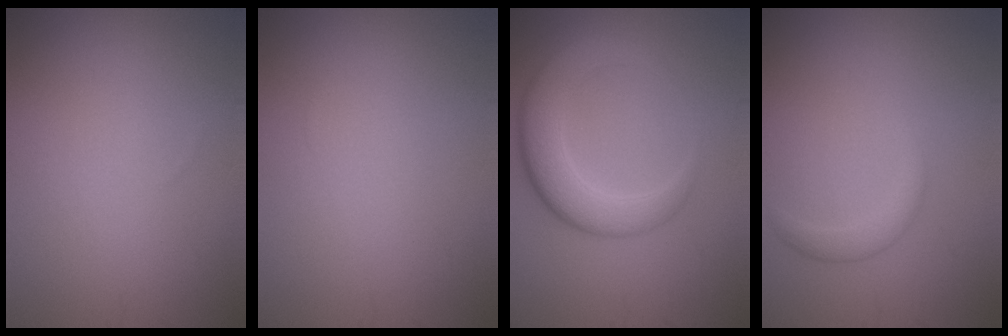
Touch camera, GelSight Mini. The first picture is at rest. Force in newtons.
{"total": 0.0}
{"total": 5.6, "press": 5.6, "slide": 0.3}
{"total": 1.5, "press": 1.5, "slide": 0.2}